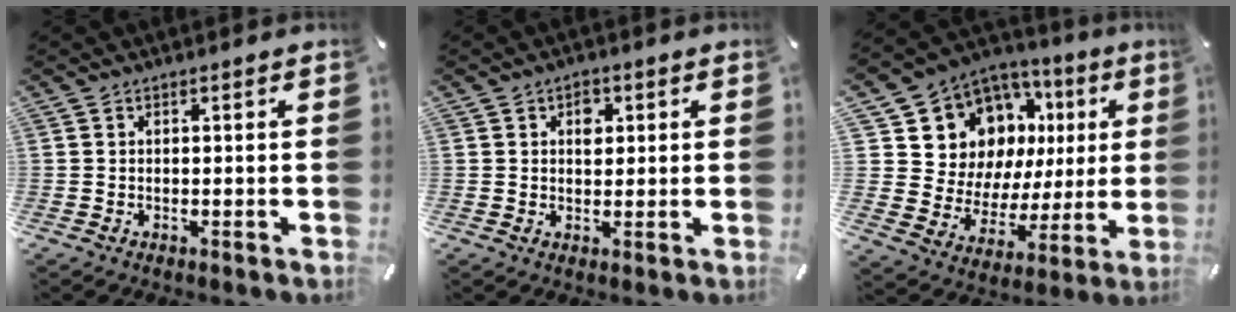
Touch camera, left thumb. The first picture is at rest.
{"total": 3.4, "force": [1.0, 2.5, 2.1], "torque": [-0.013, -0.005, 0.008]}
{"total": 12.9, "force": [6.5, 10.5, 3.9], "torque": [-0.073, -0.066, 0.135]}